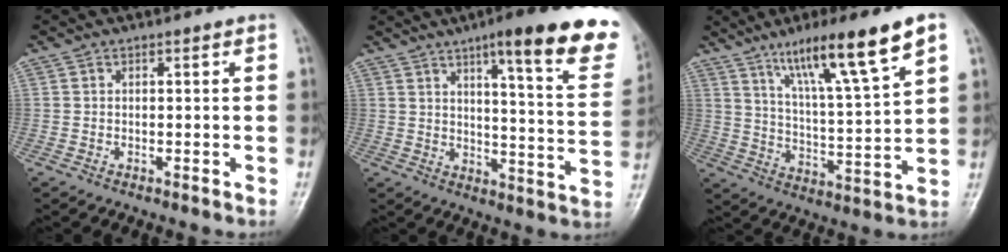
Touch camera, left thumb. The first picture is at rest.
{"total": 21.6, "force": [13.5, 3.9, 16.4], "torque": [-0.190, -0.056, 0.170]}
{"total": 16.4, "force": [9.7, 1.3, 13.1], "torque": [-0.216, -0.041, 0.167]}